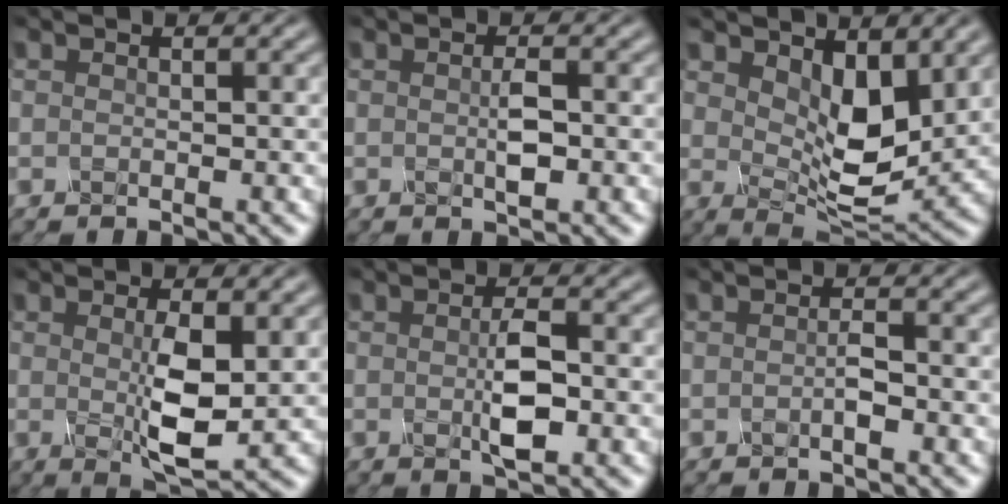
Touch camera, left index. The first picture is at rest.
{"total": 1.2, "force": [-0.1, 0.0, 1.2], "torque": [-0.036, 0.000, 0.005]}
{"total": 5.3, "force": [2.1, 2.6, 4.1], "torque": [-0.084, -0.013, 0.048]}
{"total": 3.8, "force": [0.1, 0.7, 3.7], "torque": [-0.088, -0.008, 0.012]}
{"total": 2.6, "force": [-0.2, 0.4, 2.5], "torque": [-0.061, -0.003, 0.003]}
{"total": 0.7, "force": [-0.4, -0.3, 0.6], "torque": [-0.023, 0.002, -0.001]}